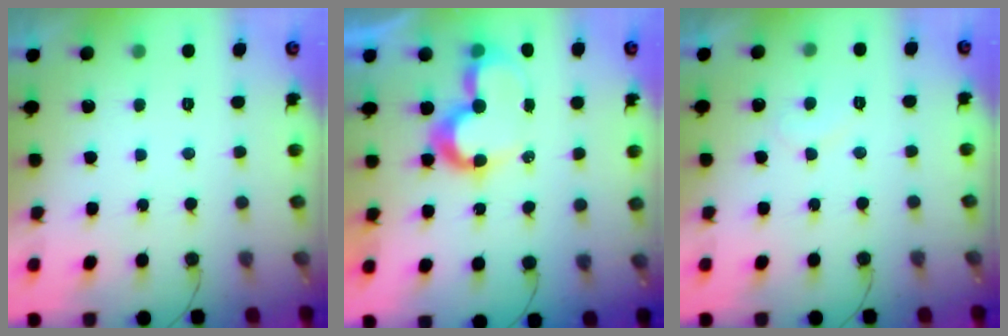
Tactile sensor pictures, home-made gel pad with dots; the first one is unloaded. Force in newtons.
{"total": 10.0, "press": 10.0, "slide": 0.9}
{"total": 6.1, "press": 6.1, "slide": 0.5}